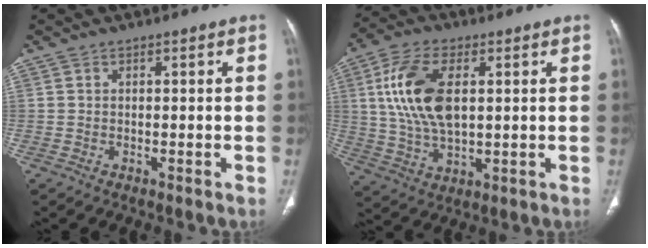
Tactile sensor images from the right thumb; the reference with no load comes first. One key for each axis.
{"total": 14.0, "fx": 2.8, "fy": 7.4, "fz": 11.5, "tx": -0.227, "ty": -0.002, "tz": 0.055}